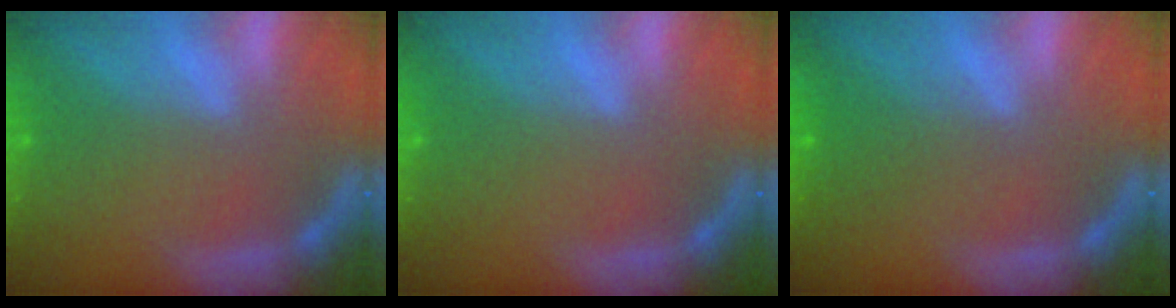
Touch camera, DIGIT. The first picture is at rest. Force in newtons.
{"total": 0.0}
{"total": 2.0}